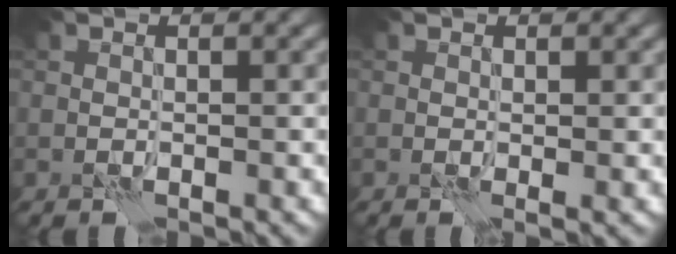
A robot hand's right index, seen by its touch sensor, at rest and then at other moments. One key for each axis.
{"total": 0.7, "fx": 0.2, "fy": 0.1, "fz": 0.6, "tx": -0.007, "ty": -0.002, "tz": 0.001}